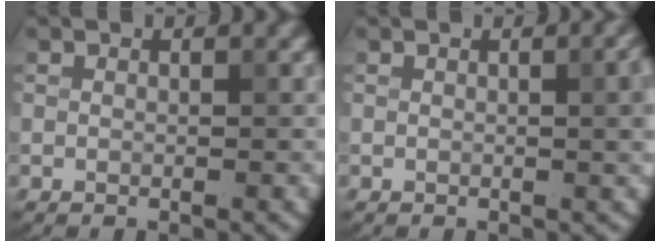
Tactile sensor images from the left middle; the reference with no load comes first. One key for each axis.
{"total": 3.5, "fx": 0.3, "fy": 1.2, "fz": 3.3, "tx": -0.030, "ty": 0.009, "tz": 0.001}